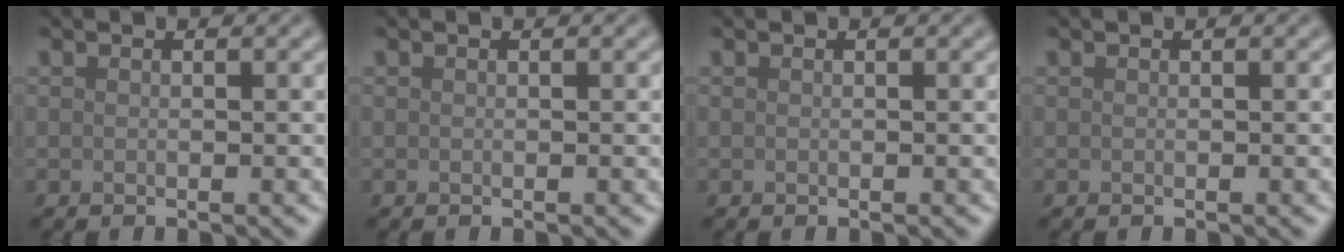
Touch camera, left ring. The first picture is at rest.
{"total": 0.0}
{"total": 0.0}
{"total": 0.0}